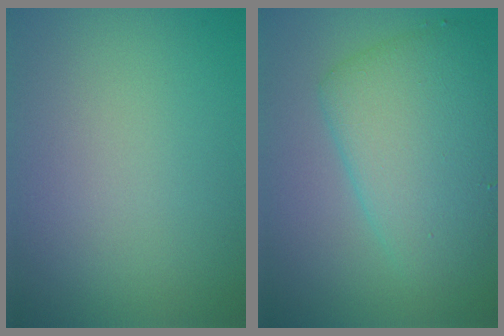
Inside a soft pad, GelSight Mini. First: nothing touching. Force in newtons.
{"total": 6.5, "press": 6.5, "slide": 0.1}